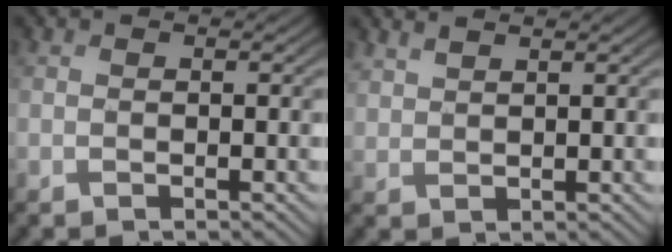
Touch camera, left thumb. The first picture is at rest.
{"total": 2.2, "force": [2.0, 0.5, 0.9], "torque": [-0.022, 0.003, 0.048]}